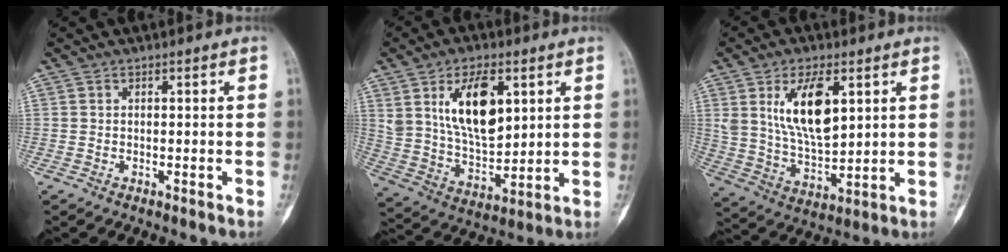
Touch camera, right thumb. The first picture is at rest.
{"total": 15.1, "force": [5.6, 7.7, 11.7], "torque": [-0.187, -0.025, 0.116]}
{"total": 13.5, "force": [4.8, 6.3, 11.0], "torque": [-0.191, -0.025, 0.100]}